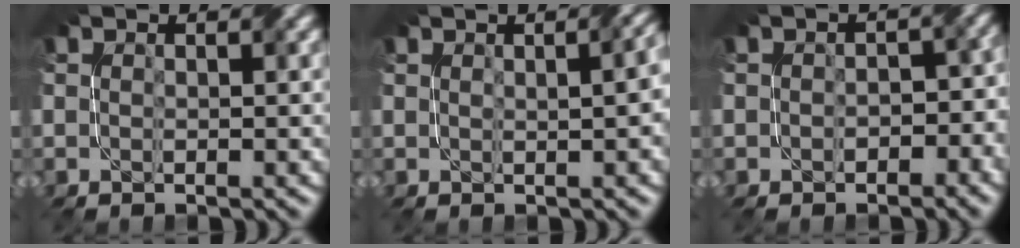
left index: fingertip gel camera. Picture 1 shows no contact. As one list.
[{"total": 4.0, "force": [0.5, 1.9, 3.5], "torque": [-0.013, 0.016, 0.019]}, {"total": 3.1, "force": [-1.3, 2.2, 1.8], "torque": [-0.003, 0.002, -0.010]}]